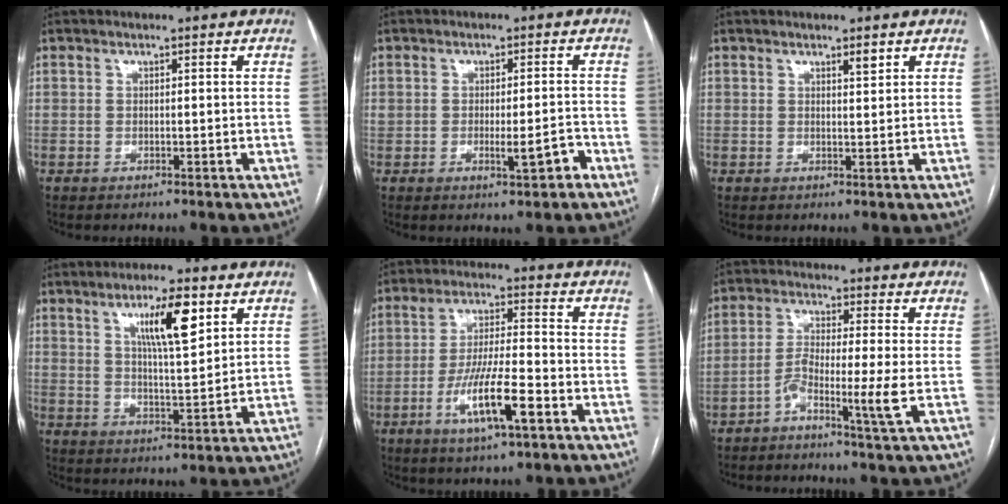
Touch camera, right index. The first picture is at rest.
{"total": 4.2, "force": [-1.8, 1.0, 3.7], "torque": [-0.056, 0.001, -0.022]}
{"total": 1.4, "force": [1.0, 0.2, 1.0], "torque": [-0.017, -0.002, 0.017]}
{"total": 8.9, "force": [4.3, 1.3, 7.6], "torque": [-0.131, 0.000, 0.075]}
{"total": 10.2, "force": [-4.3, 1.1, 9.2], "torque": [-0.173, -0.009, -0.075]}
{"total": 5.8, "force": [-2.4, -1.0, 5.2], "torque": [-0.103, 0.005, -0.049]}